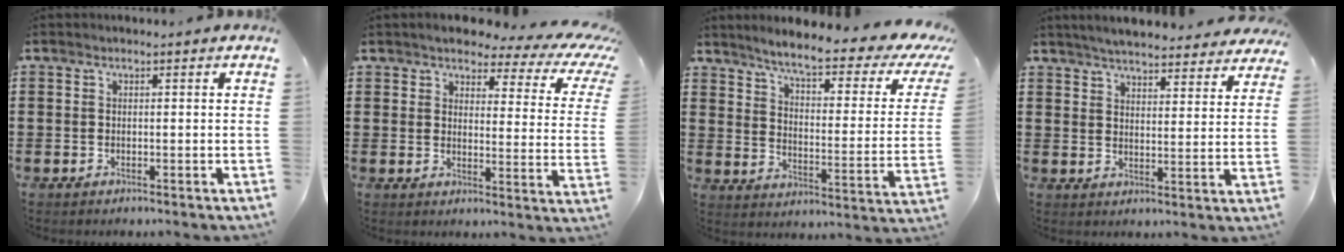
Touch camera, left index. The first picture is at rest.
{"total": 4.6, "force": [3.8, 1.0, 2.4], "torque": [-0.051, -0.026, 0.057]}
{"total": 6.4, "force": [4.8, 0.1, 4.2], "torque": [-0.094, -0.037, 0.072]}
{"total": 5.0, "force": [4.9, 0.0, 0.9], "torque": [-0.038, -0.027, 0.087]}